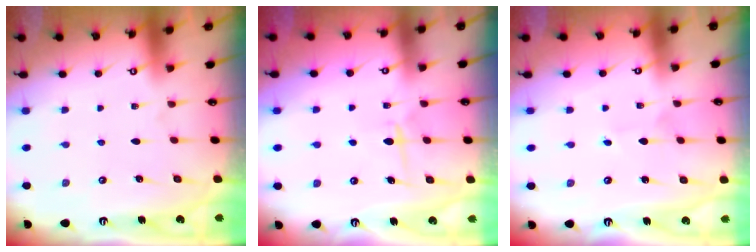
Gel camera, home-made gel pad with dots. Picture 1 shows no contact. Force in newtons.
{"total": 6.0, "press": 5.9, "slide": 1.2}
{"total": 1.9, "press": 1.9, "slide": 0.2}